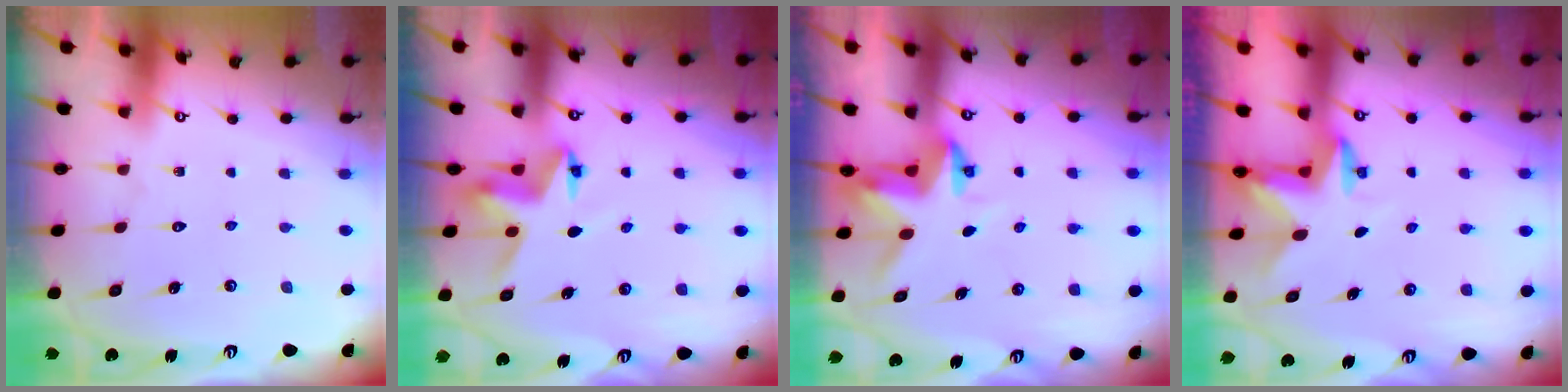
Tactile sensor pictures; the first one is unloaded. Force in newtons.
{"total": 4.3, "press": 4.3, "slide": 0.1}
{"total": 3.2, "press": 3.2, "slide": 0.2}
{"total": 2.5, "press": 2.5, "slide": 0.4}